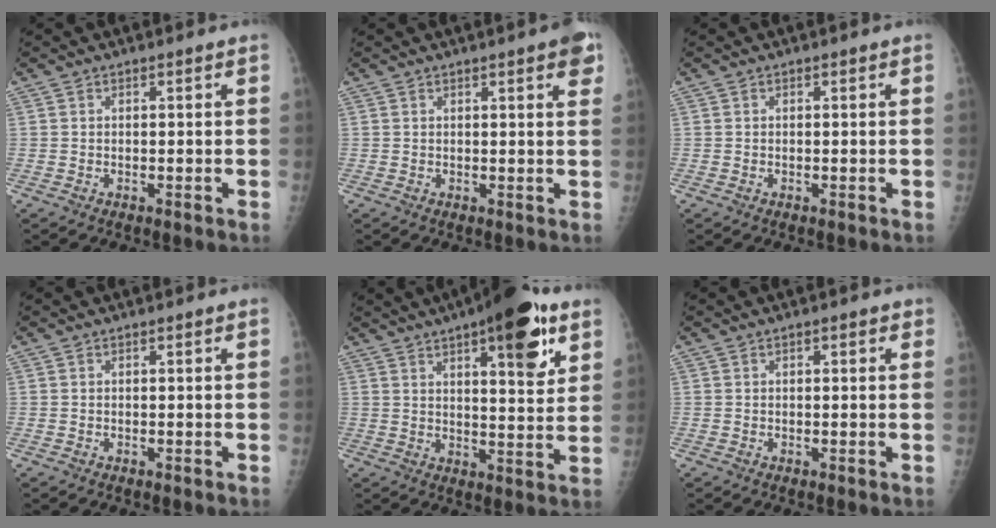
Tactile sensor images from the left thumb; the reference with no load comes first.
{"total": 4.3, "force": [2.2, 0.9, 3.6], "torque": [-0.033, -0.004, 0.021]}
{"total": 0.0}
{"total": 0.0}
{"total": 15.7, "force": [8.3, 4.9, 12.4], "torque": [-0.144, -0.030, 0.114]}
{"total": 1.3, "force": [0.6, 0.6, 1.0], "torque": [-0.010, 0.001, 0.006]}